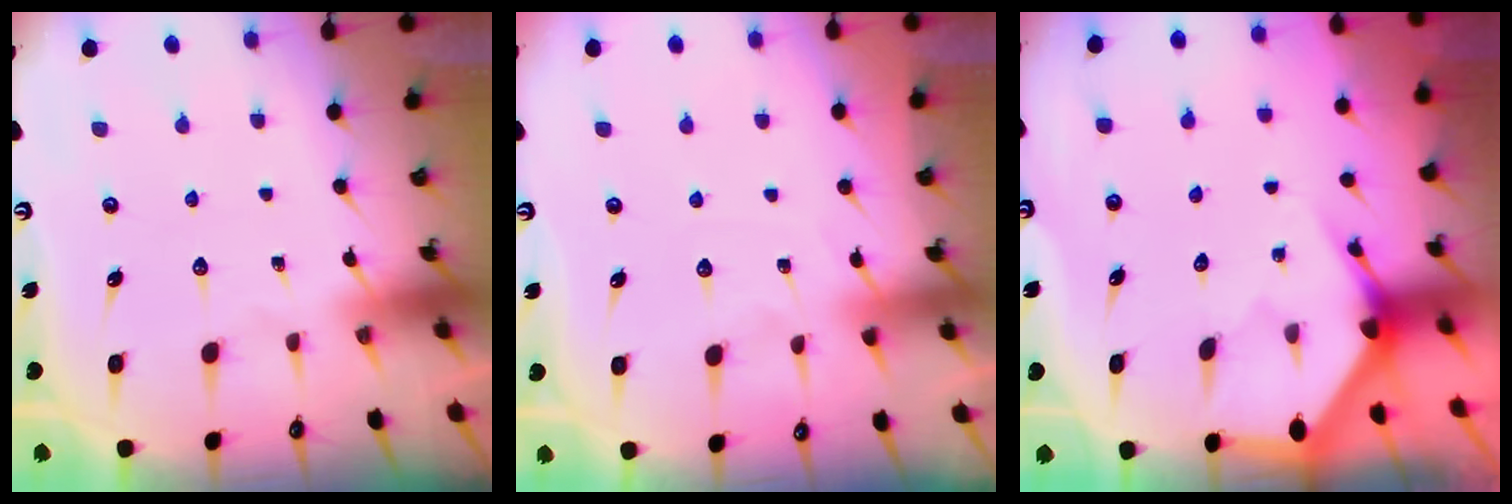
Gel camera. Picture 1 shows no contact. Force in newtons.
{"total": 6.1, "press": 6.0, "slide": 0.9}
{"total": 3.0, "press": 3.0, "slide": 0.1}